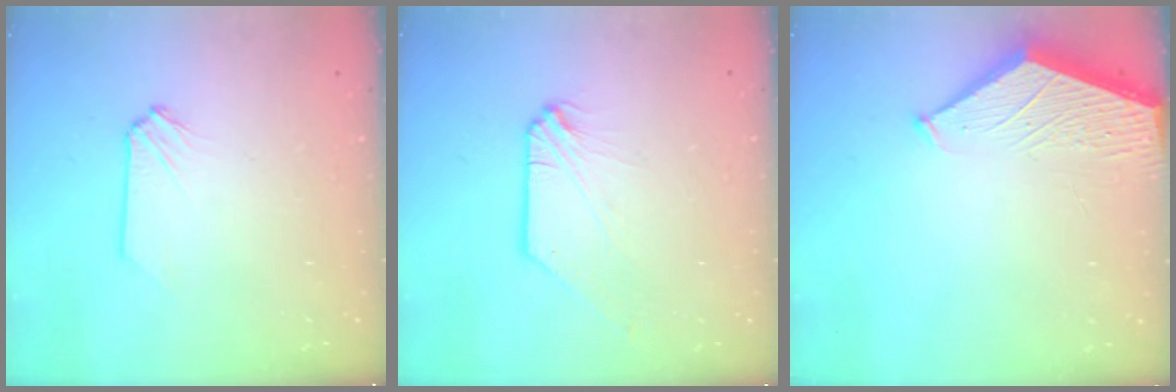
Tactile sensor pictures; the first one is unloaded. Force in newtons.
{"total": 0.0}
{"total": 3.1, "press": 3.0, "slide": 0.3}